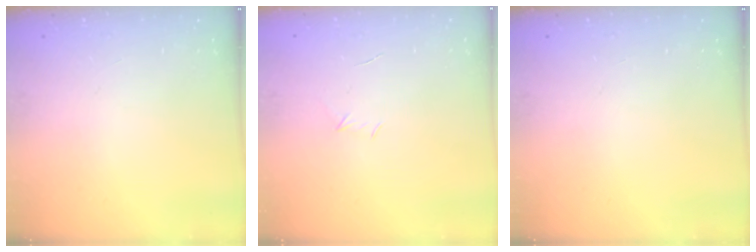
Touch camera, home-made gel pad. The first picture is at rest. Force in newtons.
{"total": 3.0, "press": 2.9, "slide": 0.8}
{"total": 0.0}